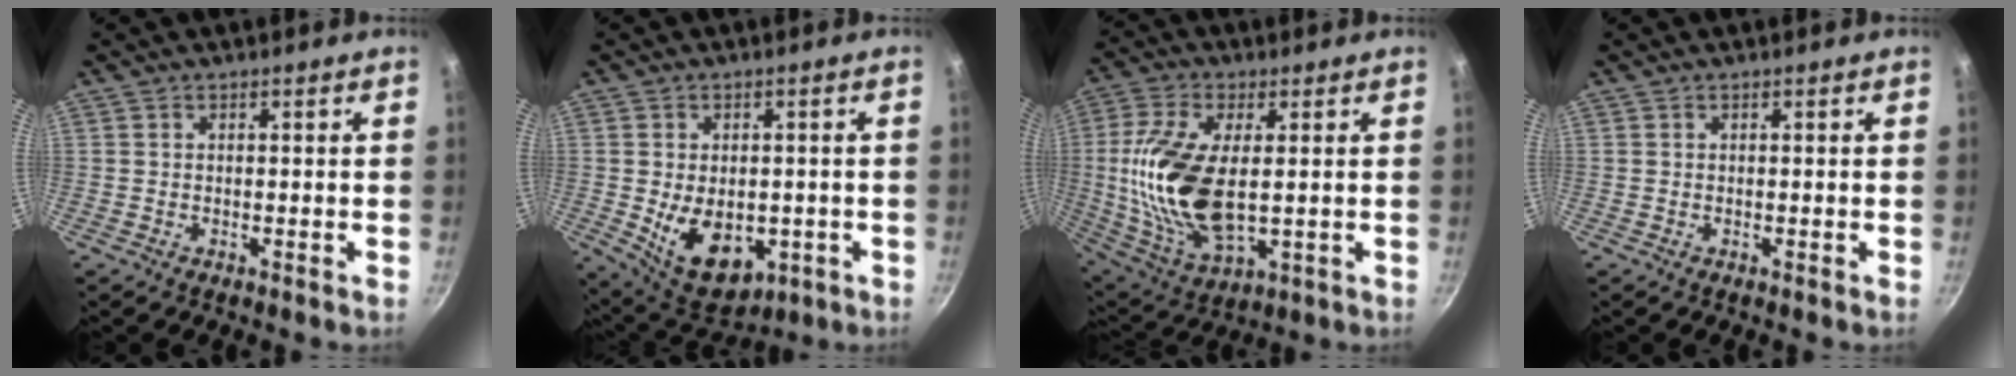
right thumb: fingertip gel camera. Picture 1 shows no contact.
{"total": 12.4, "force": [-2.3, 8.2, 9.1], "torque": [-0.107, -0.010, -0.011]}
{"total": 18.6, "force": [1.0, 9.1, 16.1], "torque": [-0.320, -0.007, 0.023]}
{"total": 0.0}